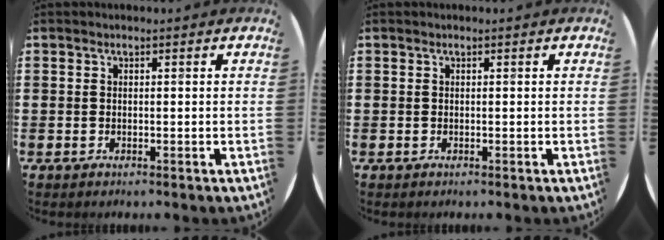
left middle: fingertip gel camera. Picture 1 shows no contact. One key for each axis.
{"total": 0.0}